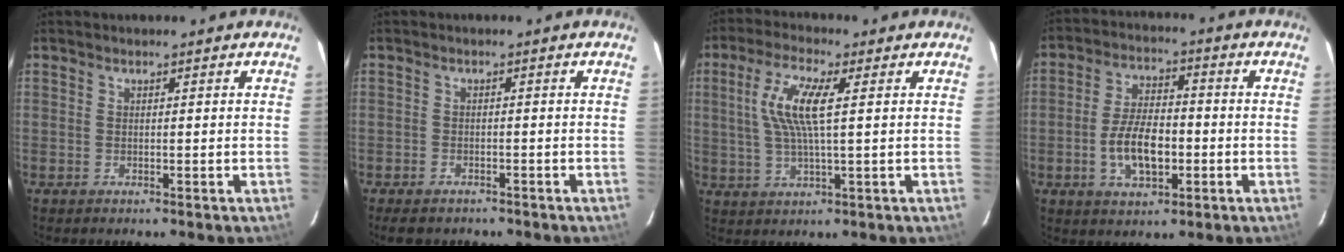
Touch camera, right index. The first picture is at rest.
{"total": 4.3, "force": [-3.4, 2.3, 1.5], "torque": [-0.040, -0.004, -0.049]}
{"total": 9.3, "force": [1.9, 1.8, 8.9], "torque": [-0.179, 0.008, 0.037]}
{"total": 9.8, "force": [-2.5, 4.7, 8.1], "torque": [-0.162, 0.004, -0.040]}